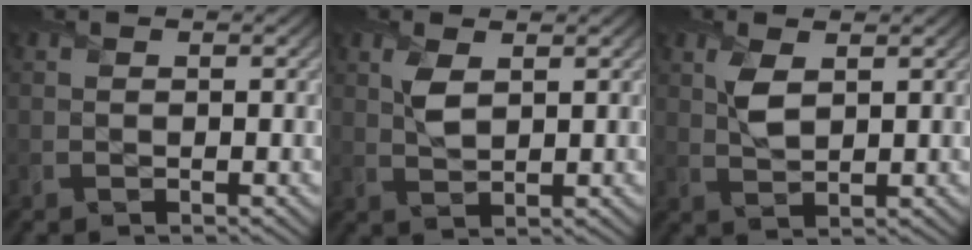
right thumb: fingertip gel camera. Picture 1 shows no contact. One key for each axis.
{"total": 2.8, "fx": 1.2, "fy": 1.4, "fz": 2.1, "tx": -0.051, "ty": -0.002, "tz": 0.028}
{"total": 3.1, "fx": 1.3, "fy": 1.5, "fz": 2.4, "tx": -0.057, "ty": -0.001, "tz": 0.030}